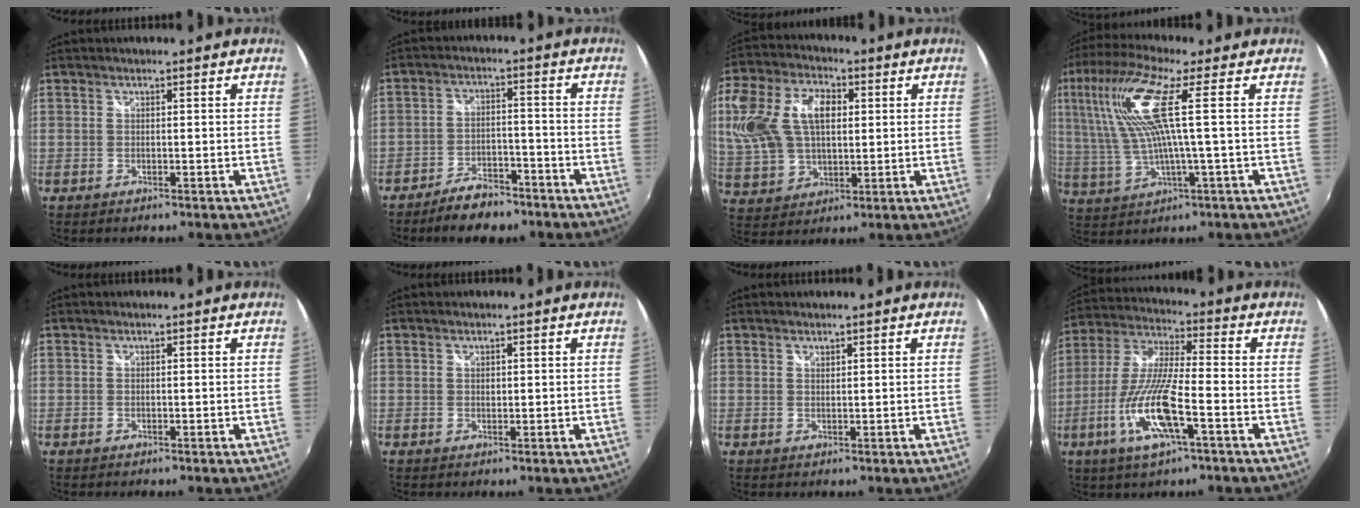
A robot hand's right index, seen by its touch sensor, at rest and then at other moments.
{"total": 8.0, "force": [-6.3, 3.7, 3.3], "torque": [-0.081, 0.016, -0.093]}
{"total": 19.8, "force": [4.4, 12.8, 14.5], "torque": [-0.323, 0.035, 0.087]}
{"total": 13.3, "force": [2.9, 1.1, 12.9], "torque": [-0.247, 0.009, 0.066]}
{"total": 0.0}
{"total": 0.8, "force": [0.3, 0.6, 0.3], "torque": [-0.003, 0.002, 0.005]}
{"total": 0.8, "force": [0.7, 0.3, 0.2], "torque": [-0.003, 0.001, 0.012]}
{"total": 14.5, "force": [-5.7, 2.7, 13.1], "torque": [-0.278, -0.013, -0.111]}